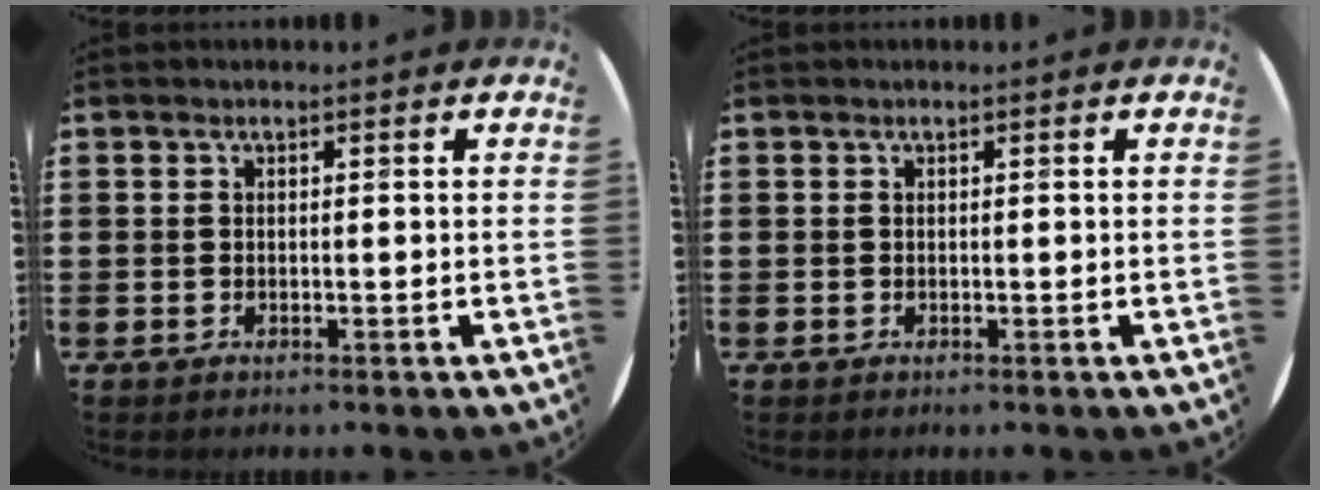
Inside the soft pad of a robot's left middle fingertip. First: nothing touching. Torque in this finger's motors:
{"motor_torque": [-0.06, 0.07, 0.00, -0.01]}